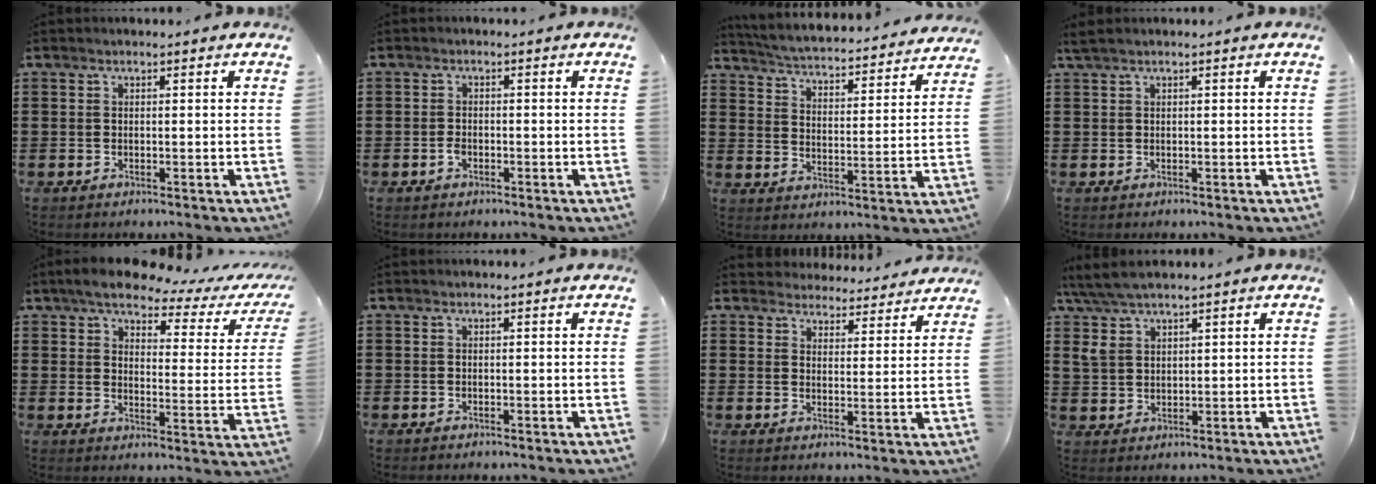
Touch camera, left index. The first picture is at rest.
{"total": 1.4, "force": [-0.7, 0.7, 0.9], "torque": [-0.018, -0.002, -0.014]}
{"total": 3.4, "force": [3.4, -0.4, 0.4], "torque": [-0.030, -0.035, 0.048]}
{"total": 0.9, "force": [0.5, 0.1, 0.7], "torque": [-0.015, -0.001, 0.011]}
{"total": 5.7, "force": [4.5, 1.3, 3.1], "torque": [-0.070, -0.024, 0.070]}
{"total": 0.0}
{"total": 4.3, "force": [4.2, 0.6, 0.0], "torque": [-0.019, -0.022, 0.075]}
{"total": 5.3, "force": [4.0, 2.2, 2.7], "torque": [-0.066, 0.004, 0.075]}